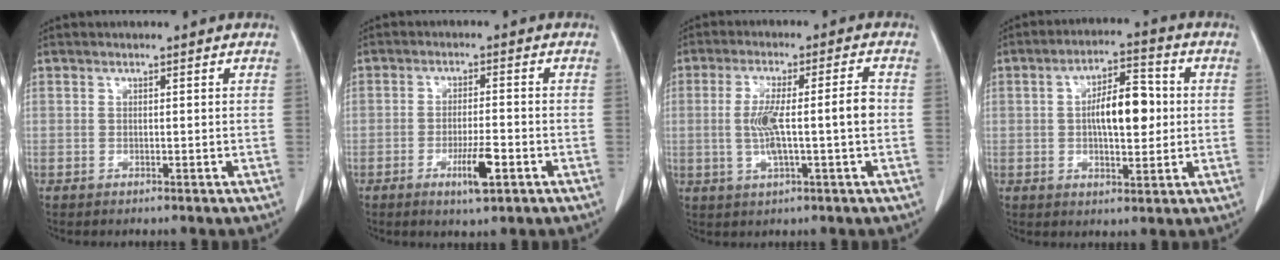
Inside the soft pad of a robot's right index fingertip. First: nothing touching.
{"total": 5.2, "force": [-2.4, 0.7, 4.6], "torque": [-0.082, -0.005, -0.039]}
{"total": 8.6, "force": [-0.7, 0.7, 8.6], "torque": [-0.160, 0.014, -0.010]}
{"total": 9.2, "force": [0.4, 3.5, 8.5], "torque": [-0.146, 0.015, 0.007]}